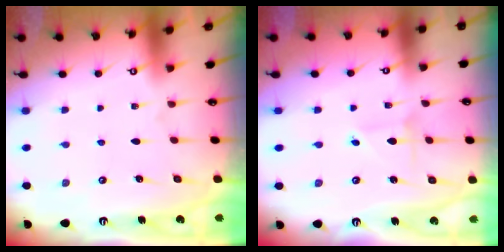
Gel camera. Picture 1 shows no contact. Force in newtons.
{"total": 1.9, "press": 1.9, "slide": 0.3}